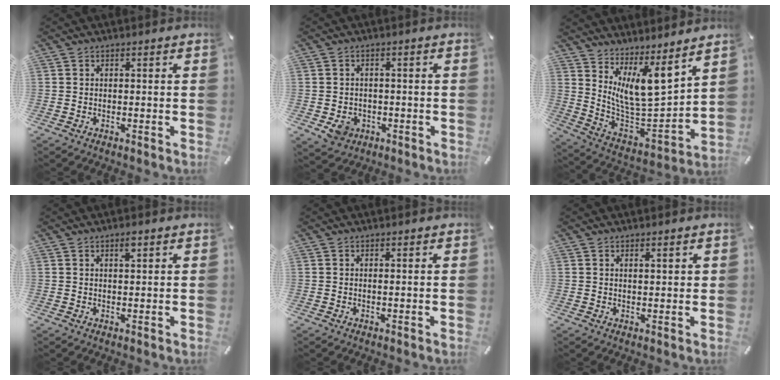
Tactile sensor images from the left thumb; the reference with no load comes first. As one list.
[{"total": 4.8, "force": [-1.4, 4.2, 1.8], "torque": [-0.018, 0.004, -0.024]}, {"total": 14.3, "force": [8.8, 5.7, 9.7], "torque": [-0.179, -0.076, 0.161]}, {"total": 1.6, "force": [1.0, 0.4, 1.2], "torque": [-0.018, -0.002, 0.016]}, {"total": 0.0}, {"total": 1.2, "force": [0.9, 0.4, 0.8], "torque": [-0.015, 0.001, 0.015]}]